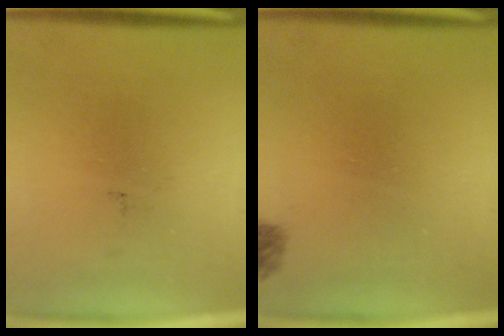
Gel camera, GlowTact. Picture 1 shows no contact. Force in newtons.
{"total": 1.4}